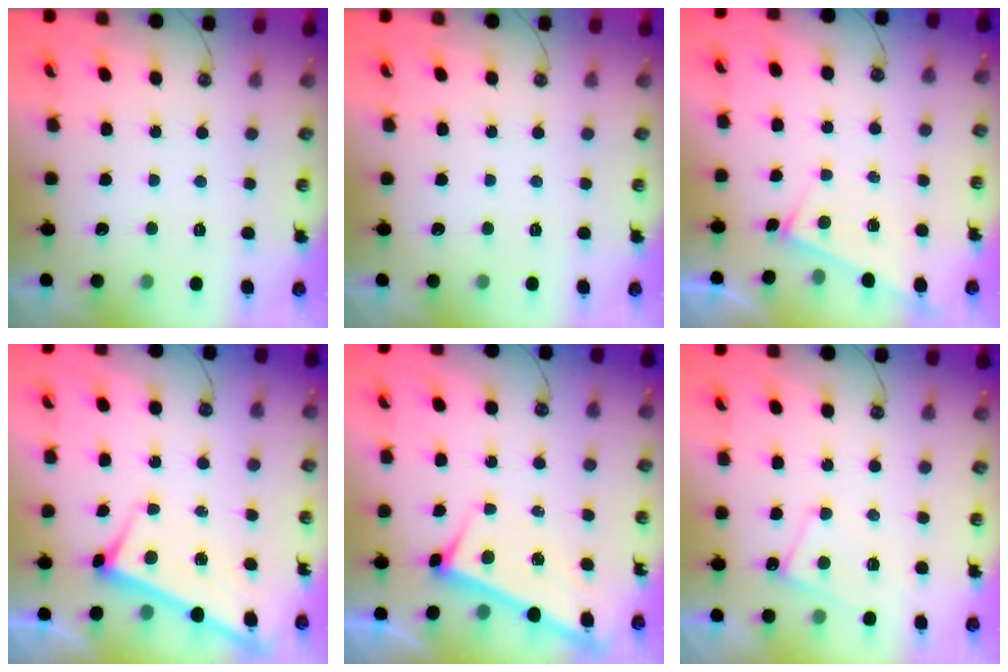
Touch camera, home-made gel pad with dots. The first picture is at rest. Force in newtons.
{"total": 0.0}
{"total": 2.9, "press": 2.9, "slide": 0.2}
{"total": 2.8, "press": 2.8, "slide": 0.3}
{"total": 3.0, "press": 3.0, "slide": 0.2}
{"total": 0.7, "press": 0.5, "slide": 0.4}